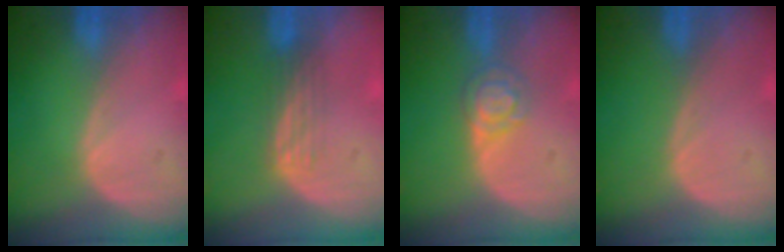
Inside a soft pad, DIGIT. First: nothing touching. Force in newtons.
{"total": 2.8, "press": 2.5, "slide": 1.3}
{"total": 3.8, "press": 3.7, "slide": 0.9}
{"total": 0.0}